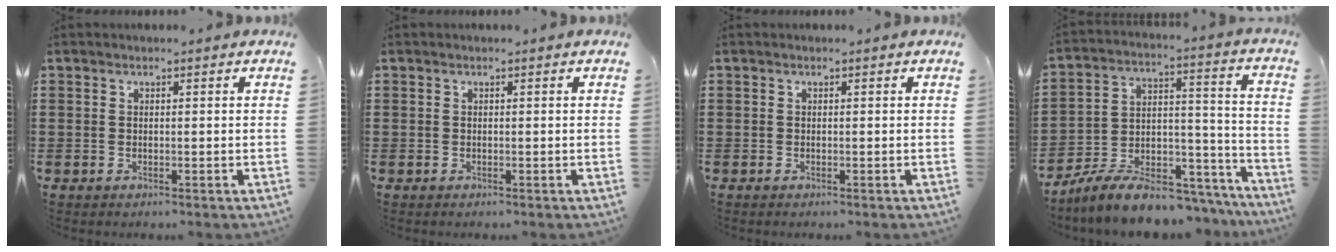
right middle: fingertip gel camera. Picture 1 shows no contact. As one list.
[{"total": 0.0}, {"total": 0.0}, {"total": 9.1, "force": [-8.0, 2.4, 3.7], "torque": [-0.059, 0.026, -0.150]}]